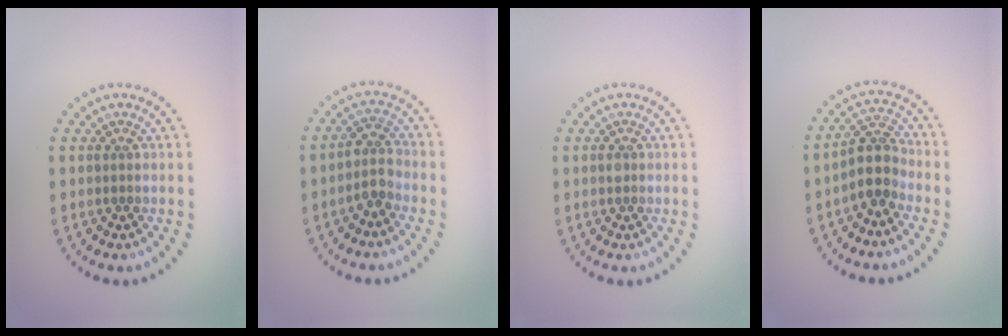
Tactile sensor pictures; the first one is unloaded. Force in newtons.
{"total": 2.2, "press": 1.9, "slide": 1.1}
{"total": 0.6, "press": 0.6, "slide": 0.2}
{"total": 3.5, "press": 2.9, "slide": 1.9}